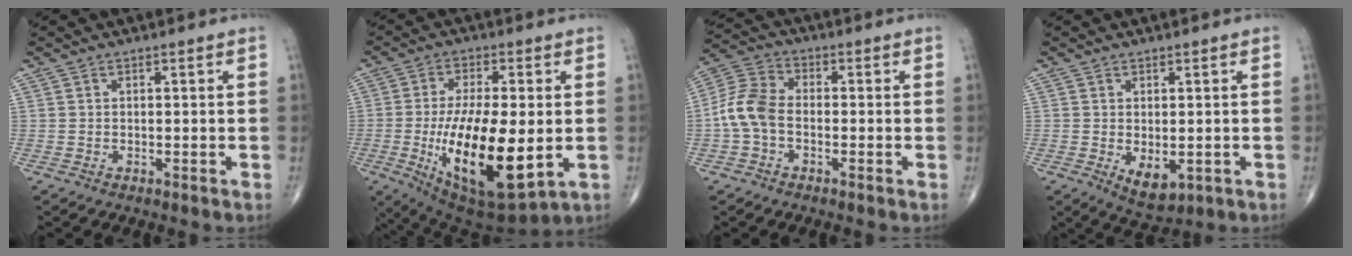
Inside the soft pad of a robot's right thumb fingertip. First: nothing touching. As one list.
[{"total": 20.3, "force": [-2.9, 7.8, 18.5], "torque": [-0.336, -0.026, -0.030]}, {"total": 8.2, "force": [-1.6, 5.4, 6.0], "torque": [-0.123, 0.025, -0.045]}, {"total": 4.6, "force": [-1.0, 2.5, 3.7], "torque": [-0.050, -0.010, -0.001]}]